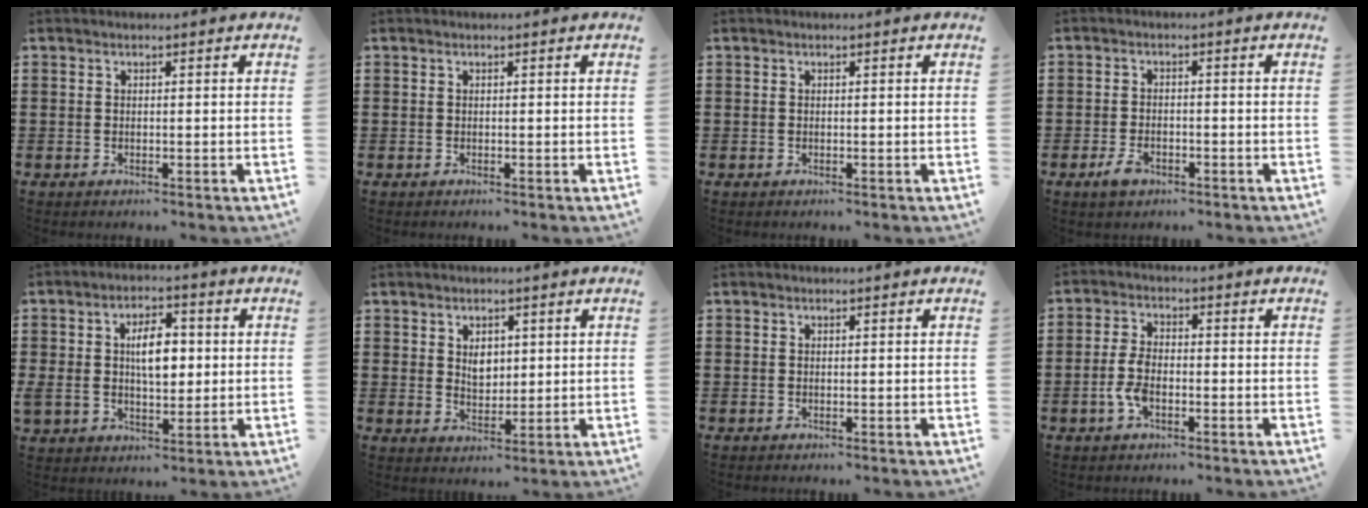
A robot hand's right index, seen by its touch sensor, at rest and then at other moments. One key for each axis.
{"total": 0.0}
{"total": 0.0}
{"total": 2.8, "fx": -1.5, "fy": 1.5, "fz": 1.8, "tx": -0.039, "ty": -0.001, "tz": -0.029}
{"total": 7.0, "fx": 0.9, "fy": 4.1, "fz": 5.6, "tx": -0.102, "ty": 0.010, "tz": 0.008}
{"total": 3.1, "fx": 1.2, "fy": 2.2, "fz": 1.9, "tx": -0.027, "ty": 0.001, "tz": 0.018}
{"total": 0.0}
{"total": 4.5, "fx": -1.4, "fy": 2.3, "fz": 3.6, "tx": -0.090, "ty": -0.004, "tz": -0.033}